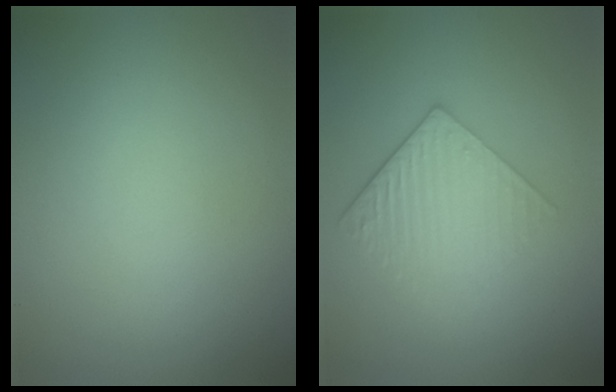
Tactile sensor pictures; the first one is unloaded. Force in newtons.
{"total": 3.1, "press": 2.6, "slide": 1.7}